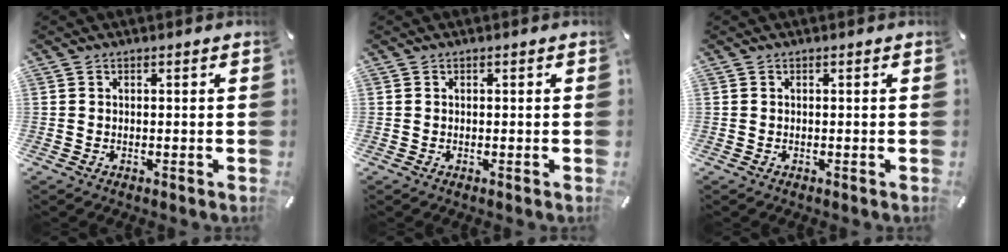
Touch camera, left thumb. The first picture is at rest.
{"total": 0.0}
{"total": 0.0}